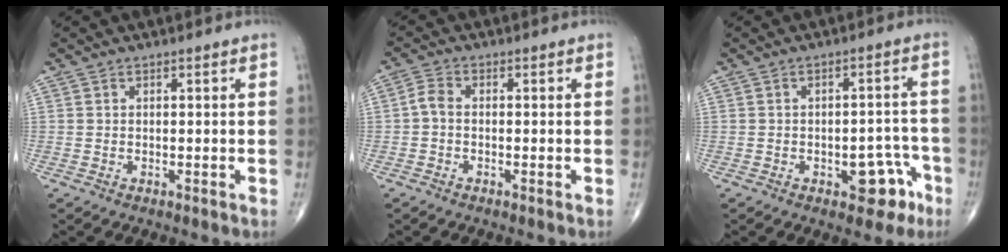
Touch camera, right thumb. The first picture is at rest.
{"total": 2.4, "force": [-0.6, 1.4, 1.9], "torque": [-0.038, 0.006, -0.019]}
{"total": 7.2, "force": [-3.5, 3.8, 5.0], "torque": [-0.029, 0.036, -0.039]}